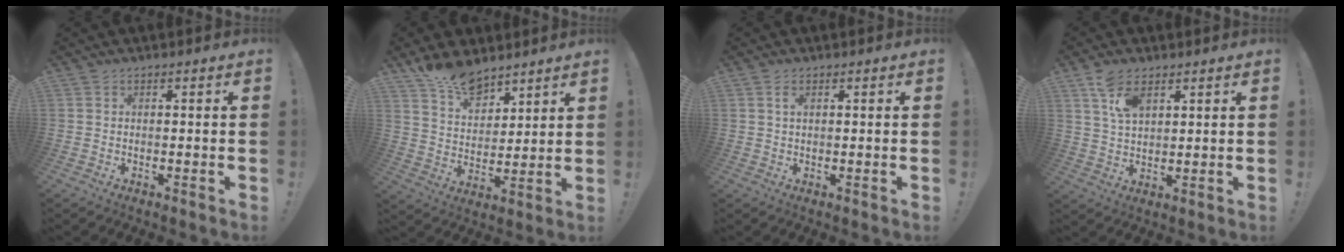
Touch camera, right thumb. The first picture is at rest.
{"total": 12.5, "force": [9.8, 6.4, 4.2], "torque": [-0.075, -0.068, 0.188]}
{"total": 1.7, "force": [0.6, 0.8, 1.3], "torque": [-0.024, 0.002, 0.010]}
{"total": 7.8, "force": [4.4, 4.1, 4.9], "torque": [-0.088, -0.012, 0.081]}